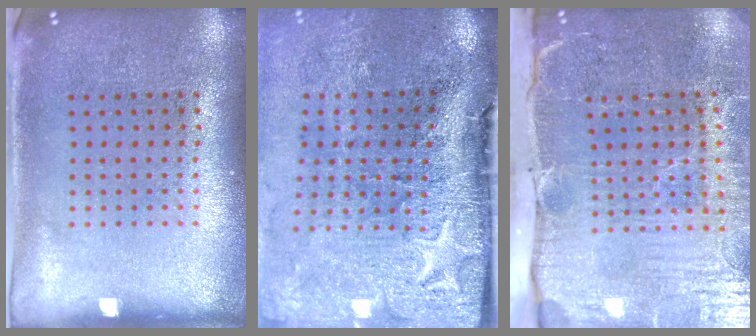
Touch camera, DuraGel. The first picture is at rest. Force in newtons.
{"total": 5.0, "press": 4.0, "slide": 3.1}
{"total": 5.4, "press": 4.6, "slide": 2.9}